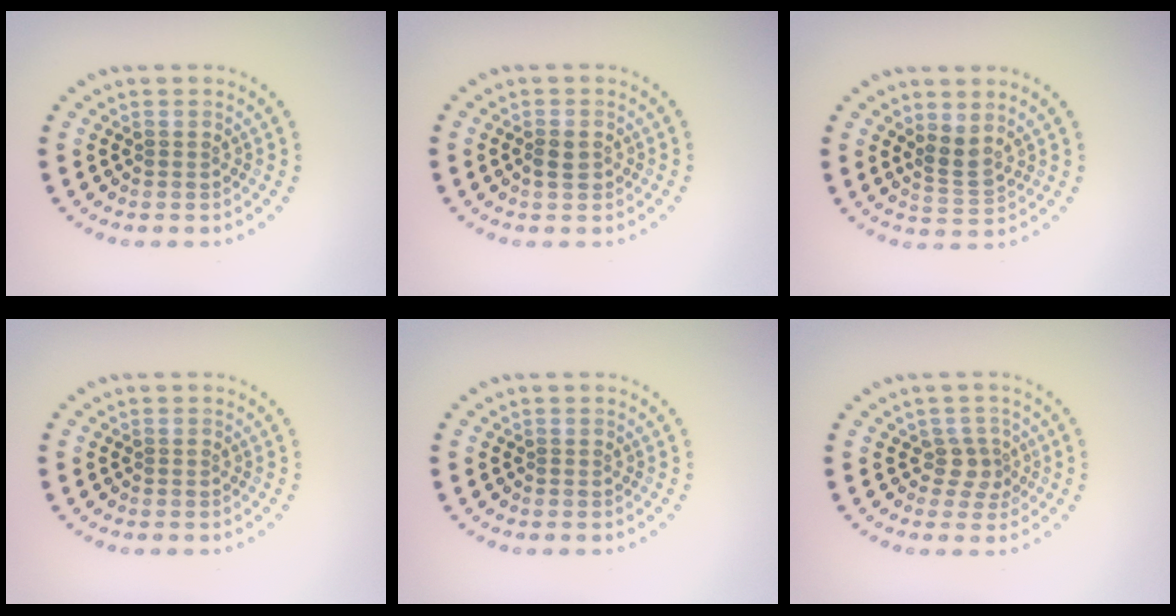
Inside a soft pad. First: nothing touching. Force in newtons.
{"total": 1.5, "press": 1.5, "slide": 0.1}
{"total": 2.2, "press": 1.6, "slide": 1.6}
{"total": 0.0}
{"total": 0.0}
{"total": 2.1, "press": 1.6, "slide": 1.4}